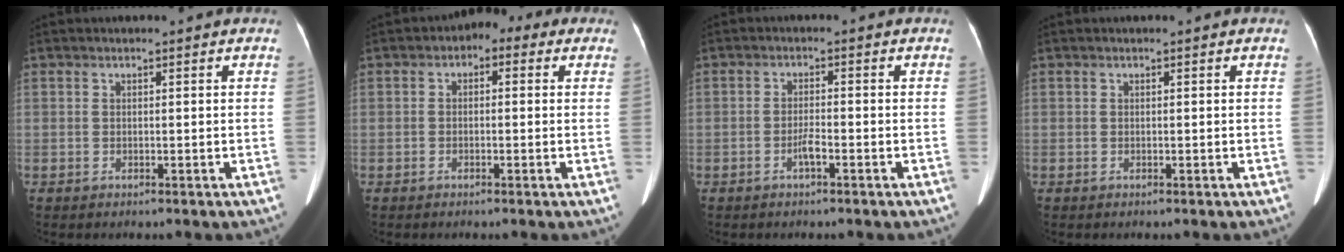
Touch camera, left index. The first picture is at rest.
{"total": 4.3, "force": [1.4, 2.8, 3.0], "torque": [-0.031, 0.029, 0.007]}
{"total": 2.0, "force": [-1.1, 0.2, 1.6], "torque": [-0.031, 0.000, -0.022]}
{"total": 0.0}